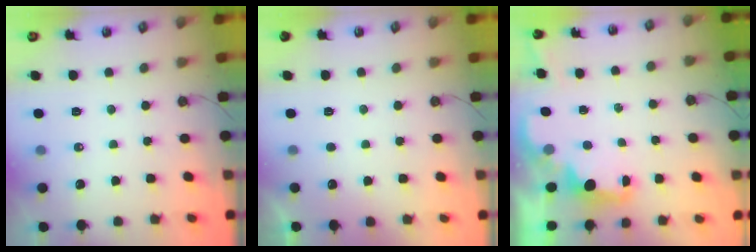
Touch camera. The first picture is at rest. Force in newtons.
{"total": 0.8, "press": 0.5, "slide": 0.6}
{"total": 2.2, "press": 2.0, "slide": 0.8}